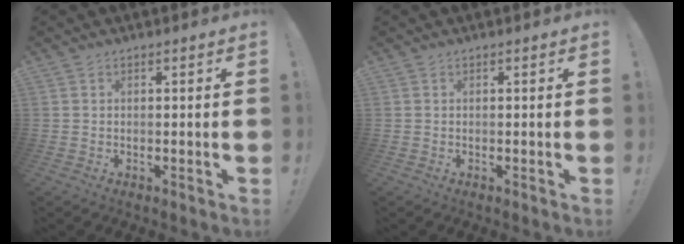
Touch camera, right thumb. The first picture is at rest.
{"total": 0.0}